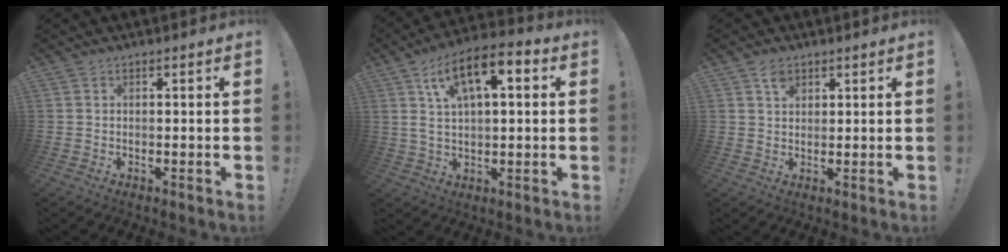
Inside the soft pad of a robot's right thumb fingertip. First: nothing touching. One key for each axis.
{"total": 12.7, "fx": 5.1, "fy": 5.1, "fz": 10.4, "tx": -0.177, "ty": -0.008, "tz": 0.088}
{"total": 3.3, "fx": 2.1, "fy": 2.0, "fz": 1.6, "tx": -0.019, "ty": -0.008, "tz": 0.035}